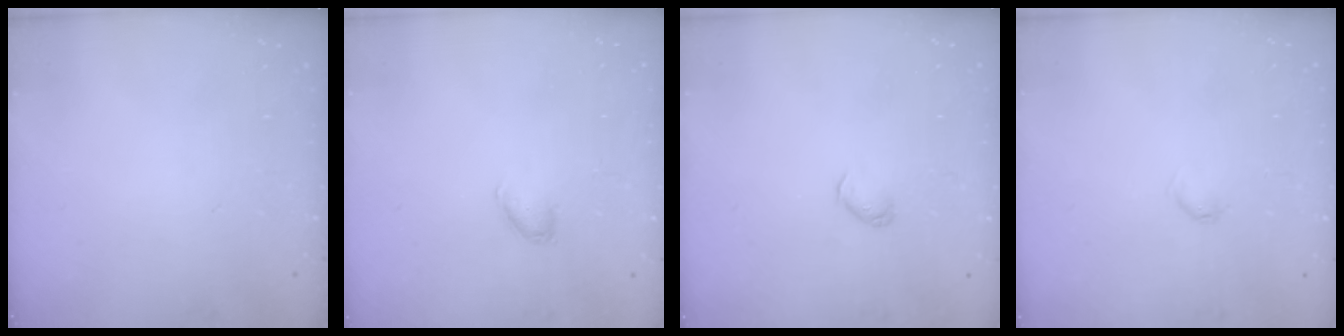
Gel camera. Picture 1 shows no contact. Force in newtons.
{"total": 5.2, "press": 5.1, "slide": 1.1}
{"total": 3.0, "press": 2.9, "slide": 0.7}
{"total": 3.1, "press": 3.1, "slide": 0.5}